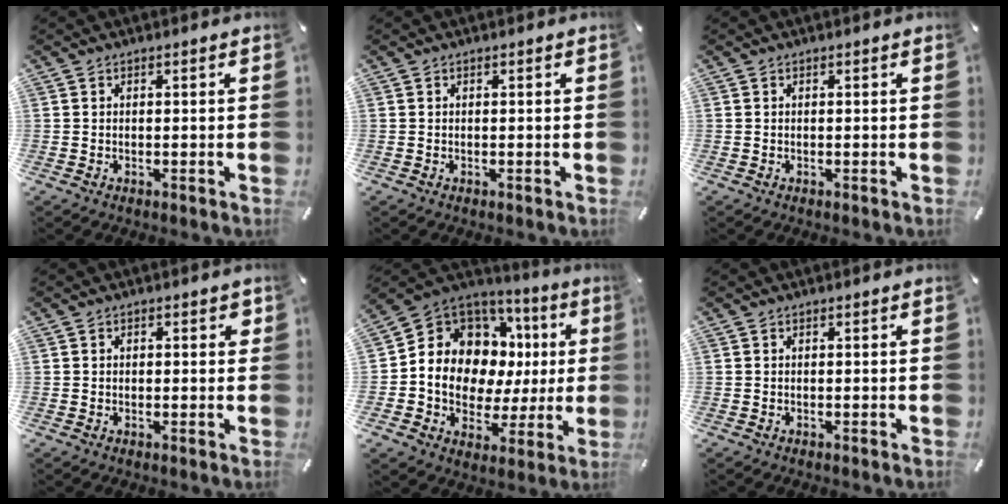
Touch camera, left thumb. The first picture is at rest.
{"total": 0.0}
{"total": 0.0}
{"total": 1.6, "force": [0.3, 1.1, 1.1], "torque": [-0.006, 0.001, -0.001]}
{"total": 12.0, "force": [2.1, 10.4, 5.6], "torque": [-0.099, -0.042, 0.047]}
{"total": 0.0}